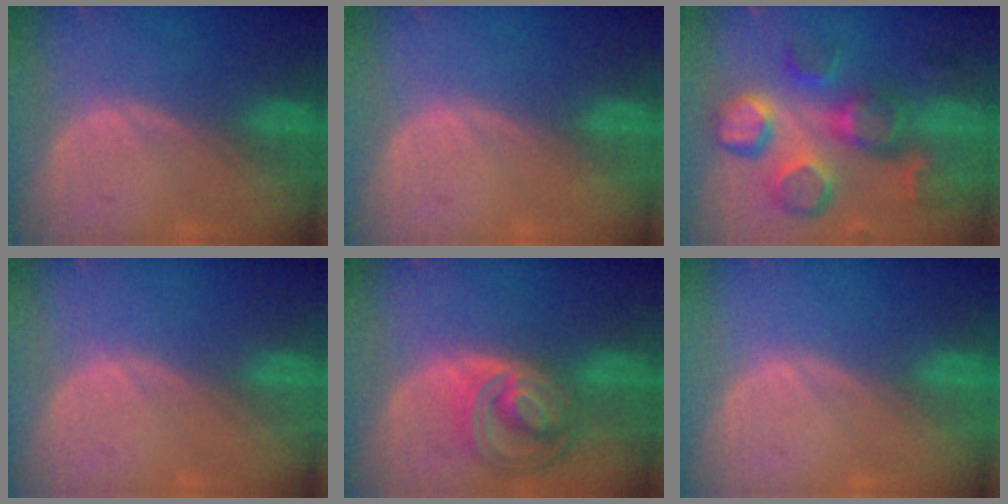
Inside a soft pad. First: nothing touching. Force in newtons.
{"total": 0.0}
{"total": 12.7, "press": 11.2, "slide": 6.0}
{"total": 0.0}
{"total": 8.7, "press": 7.5, "slide": 4.3}
{"total": 0.0}